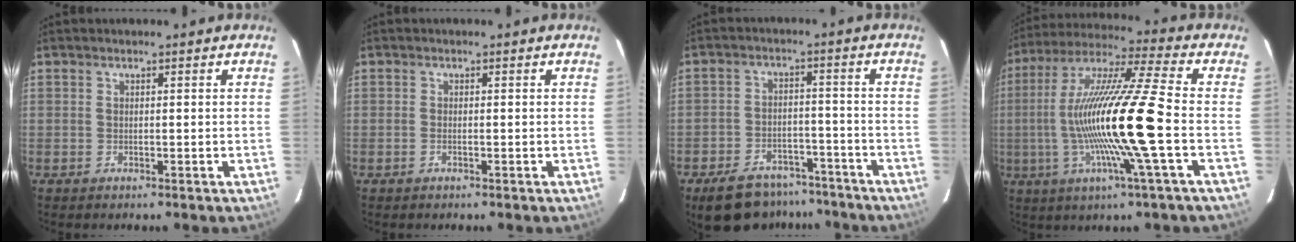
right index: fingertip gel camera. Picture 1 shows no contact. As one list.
[{"total": 0.6, "force": [-0.3, 0.3, 0.4], "torque": [-0.008, 0.000, -0.006]}, {"total": 14.3, "force": [-11.2, 7.0, 5.5], "torque": [-0.128, 0.014, -0.147]}, {"total": 19.4, "force": [-2.8, -1.1, 19.2], "torque": [-0.362, -0.007, -0.054]}]